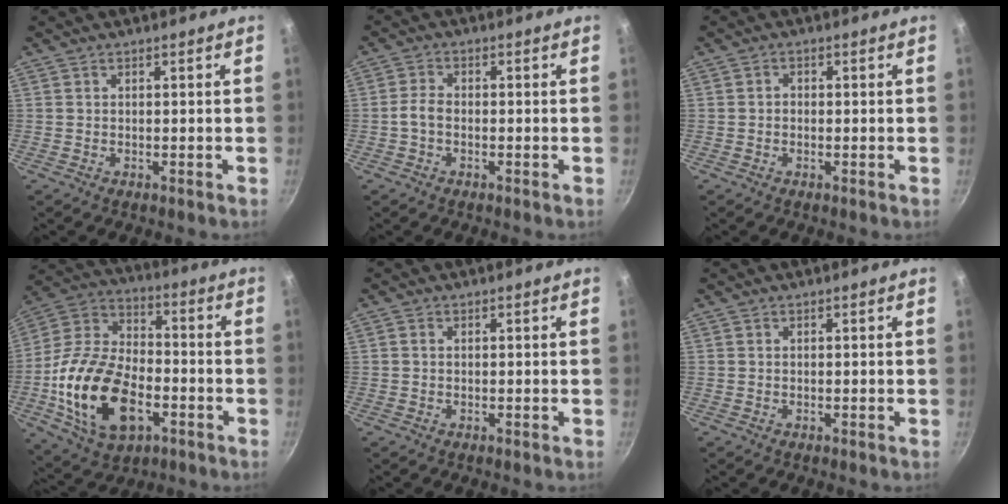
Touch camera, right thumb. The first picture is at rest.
{"total": 2.7, "force": [-0.9, 1.7, 2.0], "torque": [-0.042, 0.016, -0.024]}
{"total": 1.3, "force": [-0.2, 1.1, 0.7], "torque": [-0.010, 0.006, -0.005]}
{"total": 22.9, "force": [-6.5, 13.8, 17.0], "torque": [-0.311, 0.033, -0.121]}
{"total": 0.6, "force": [0.1, 0.5, 0.3], "torque": [-0.005, 0.004, 0.000]}
{"total": 0.0}